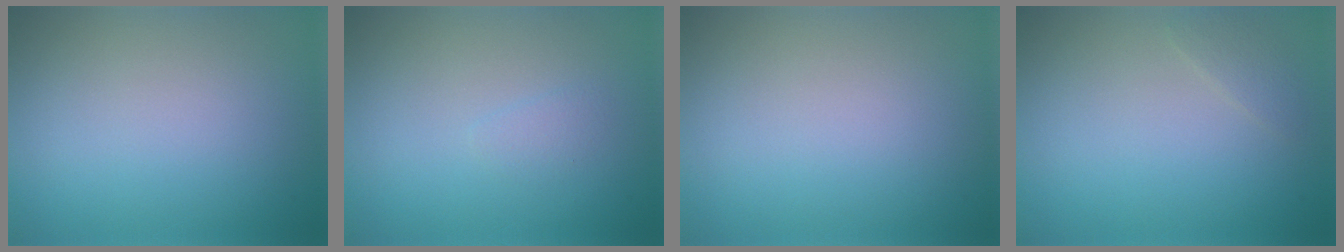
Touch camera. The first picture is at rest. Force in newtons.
{"total": 0.7, "press": 0.7, "slide": 0.0}
{"total": 0.0}
{"total": 0.9, "press": 0.9, "slide": 0.0}